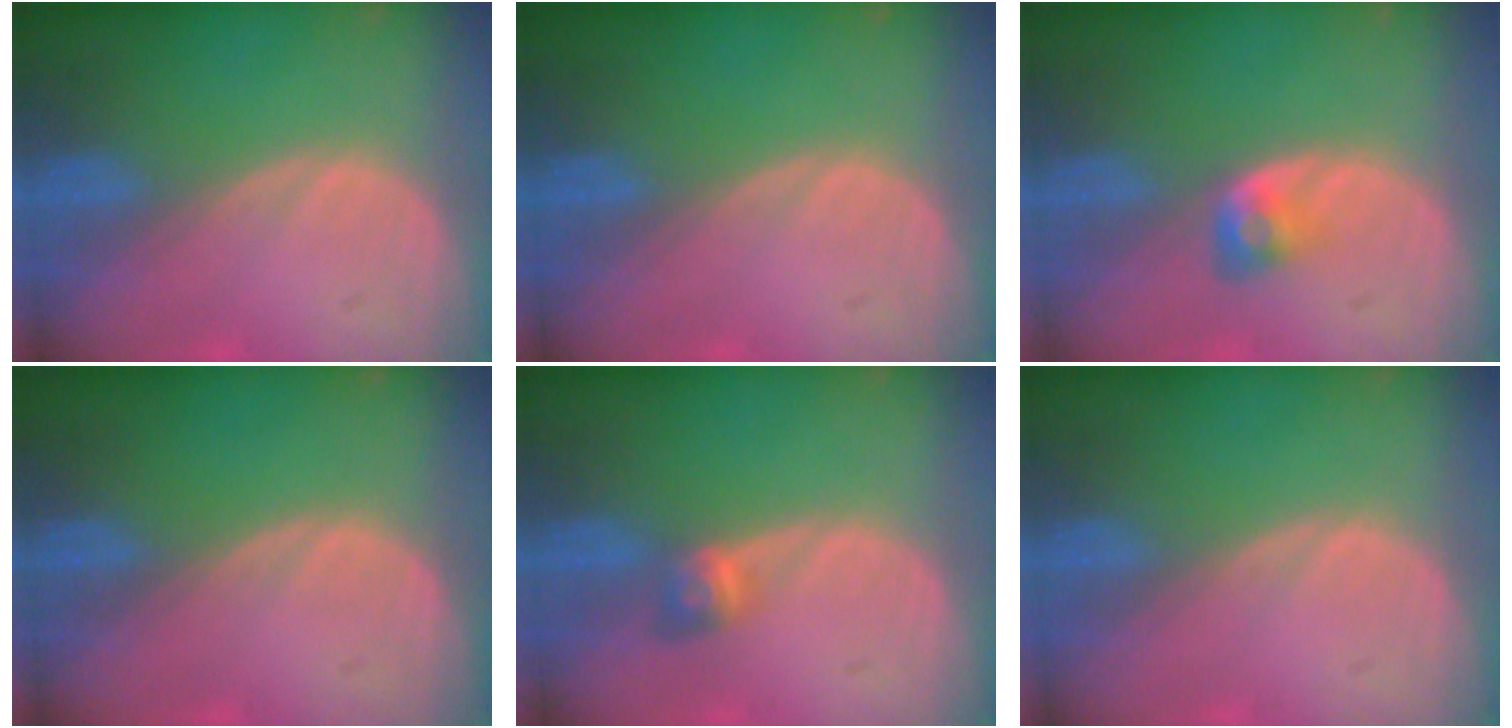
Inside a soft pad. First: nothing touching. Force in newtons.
{"total": 0.0}
{"total": 2.9, "press": 2.5, "slide": 1.4}
{"total": 0.0}
{"total": 2.9, "press": 2.5, "slide": 1.5}
{"total": 0.0}